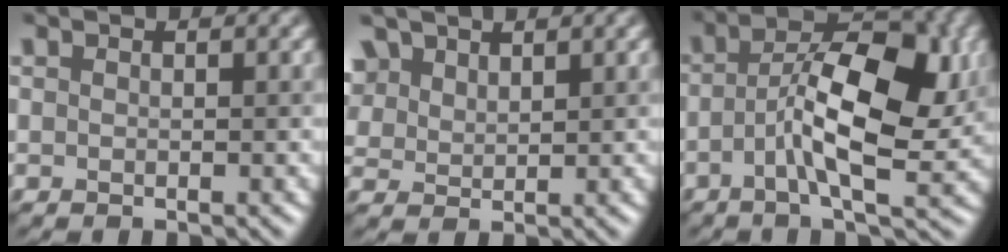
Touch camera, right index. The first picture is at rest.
{"total": 3.5, "force": [2.5, 2.0, 1.4], "torque": [-0.047, 0.007, 0.058]}
{"total": 9.2, "force": [-0.6, 3.5, 8.5], "torque": [-0.140, 0.011, -0.016]}